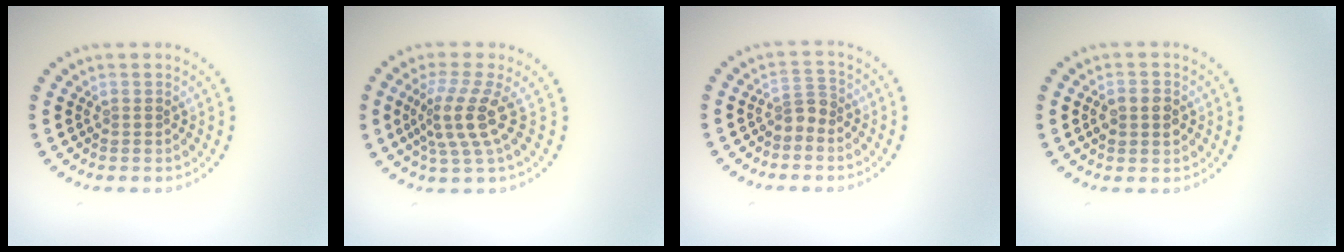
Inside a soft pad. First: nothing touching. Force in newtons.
{"total": 3.8, "press": 2.9, "slide": 2.4}
{"total": 1.8, "press": 1.4, "slide": 1.2}
{"total": 2.7, "press": 2.7, "slide": 0.1}